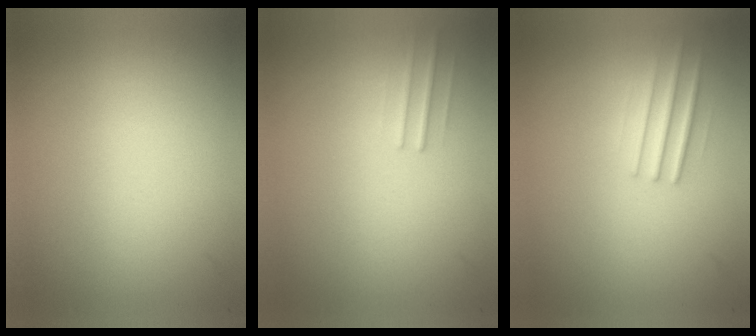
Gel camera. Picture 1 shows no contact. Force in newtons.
{"total": 1.0}
{"total": 2.4}